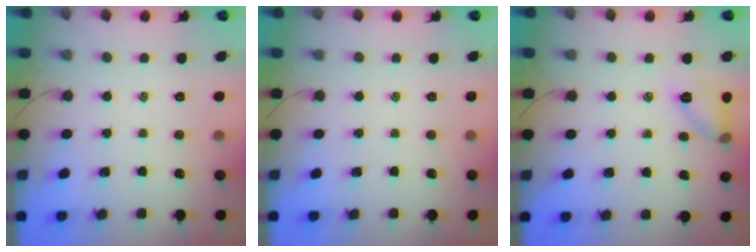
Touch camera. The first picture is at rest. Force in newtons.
{"total": 0.0}
{"total": 8.8, "press": 8.7, "slide": 1.3}